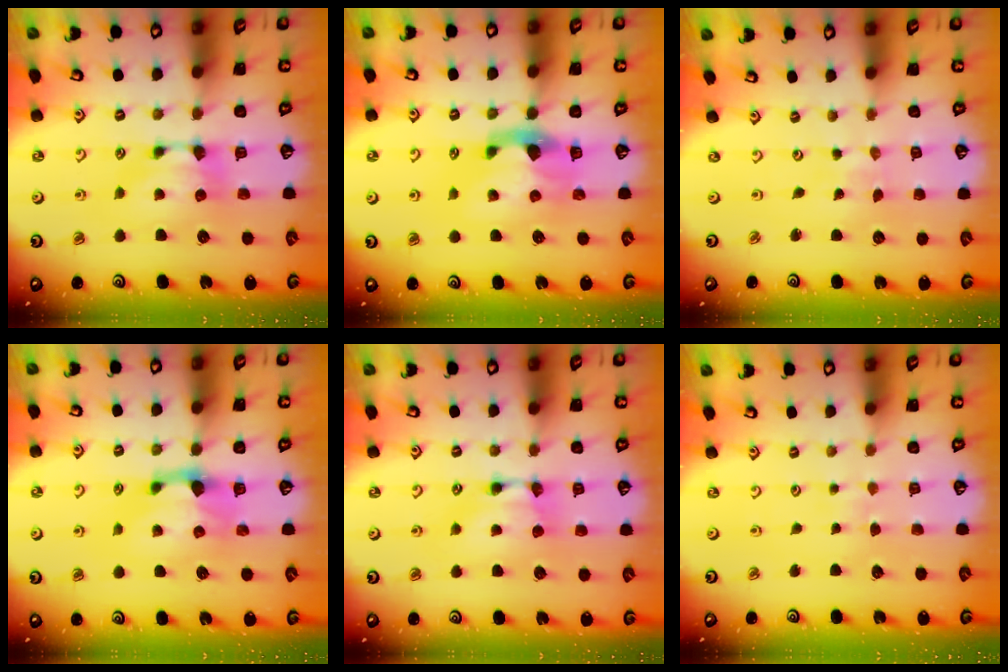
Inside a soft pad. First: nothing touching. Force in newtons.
{"total": 2.7, "press": 2.4, "slide": 1.3}
{"total": 6.4, "press": 6.4, "slide": 0.4}
{"total": 1.6, "press": 0.6, "slide": 1.5}
{"total": 1.6, "press": 1.6, "slide": 0.2}
{"total": 4.9, "press": 4.9, "slide": 0.3}